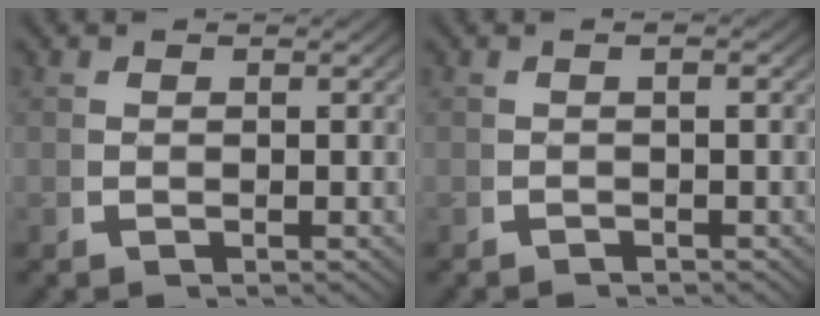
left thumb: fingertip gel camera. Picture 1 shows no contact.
{"total": 0.9, "force": [-0.7, 0.1, 0.6], "torque": [-0.009, -0.001, -0.010]}